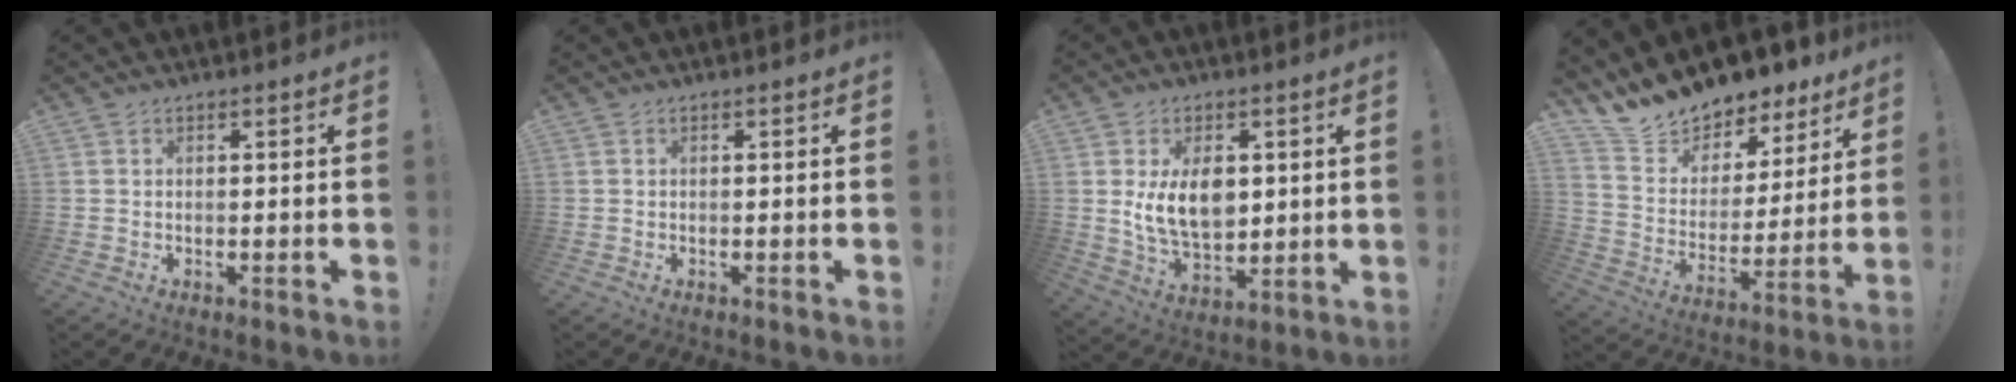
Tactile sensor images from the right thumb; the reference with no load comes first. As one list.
[{"total": 0.0}, {"total": 12.2, "force": [2.6, 8.7, 8.1], "torque": [-0.128, -0.014, 0.047]}, {"total": 13.6, "force": [12.8, 4.3, 1.6], "torque": [-0.059, -0.114, 0.229]}]